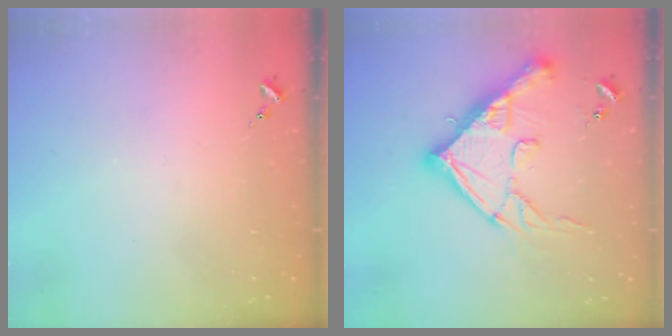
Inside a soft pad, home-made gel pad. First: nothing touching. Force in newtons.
{"total": 19.6, "press": 19.5, "slide": 2.0}